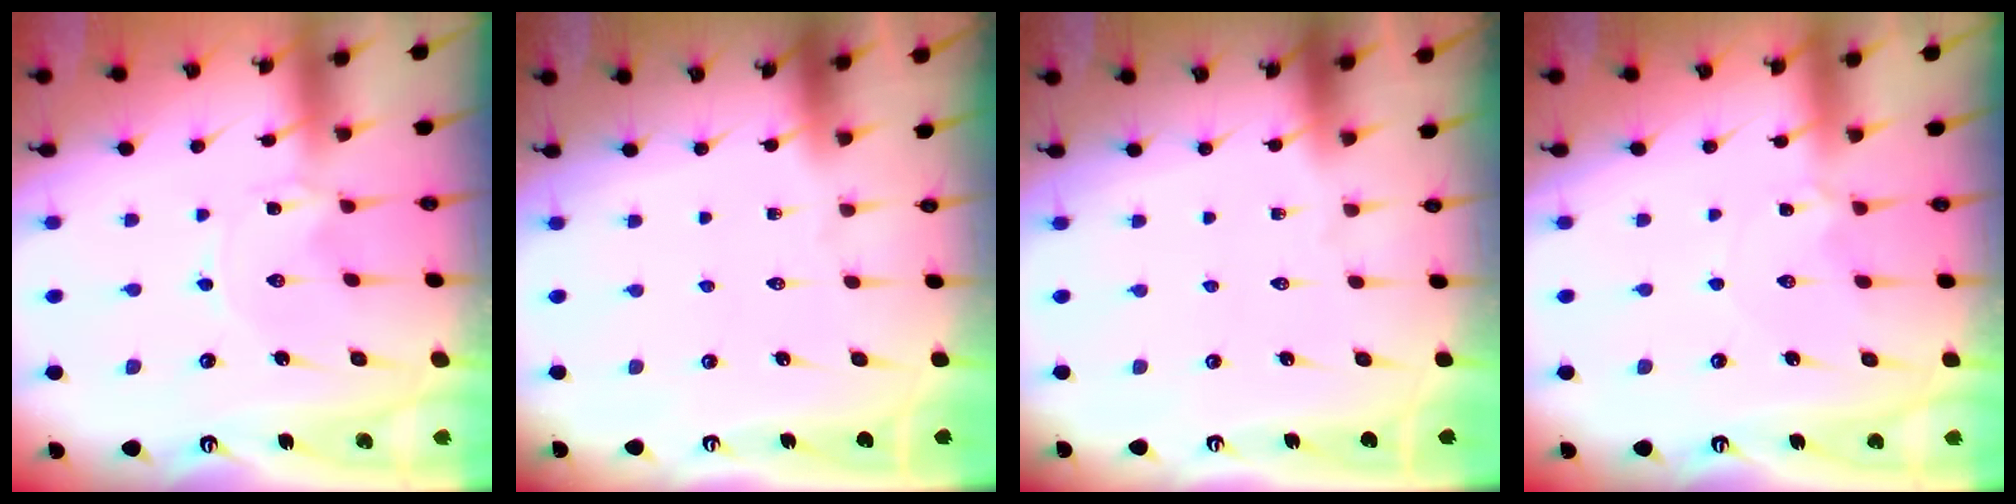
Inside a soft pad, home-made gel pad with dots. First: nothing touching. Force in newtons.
{"total": 0.0}
{"total": 0.0}
{"total": 2.6, "press": 2.6, "slide": 0.5}